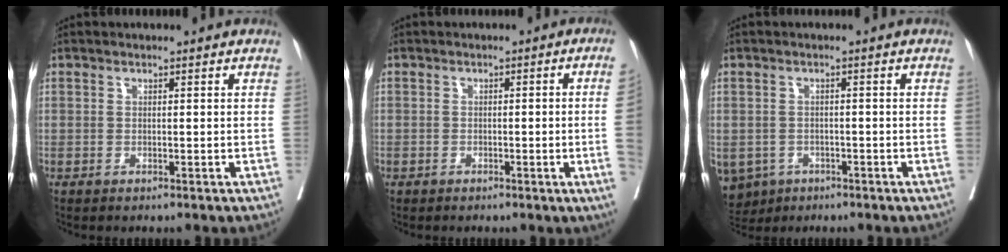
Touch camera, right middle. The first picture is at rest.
{"total": 4.6, "force": [-1.0, -1.2, 4.4], "torque": [-0.050, -0.003, -0.012]}
{"total": 8.4, "force": [-4.5, 6.6, 2.4], "torque": [-0.069, -0.002, -0.062]}